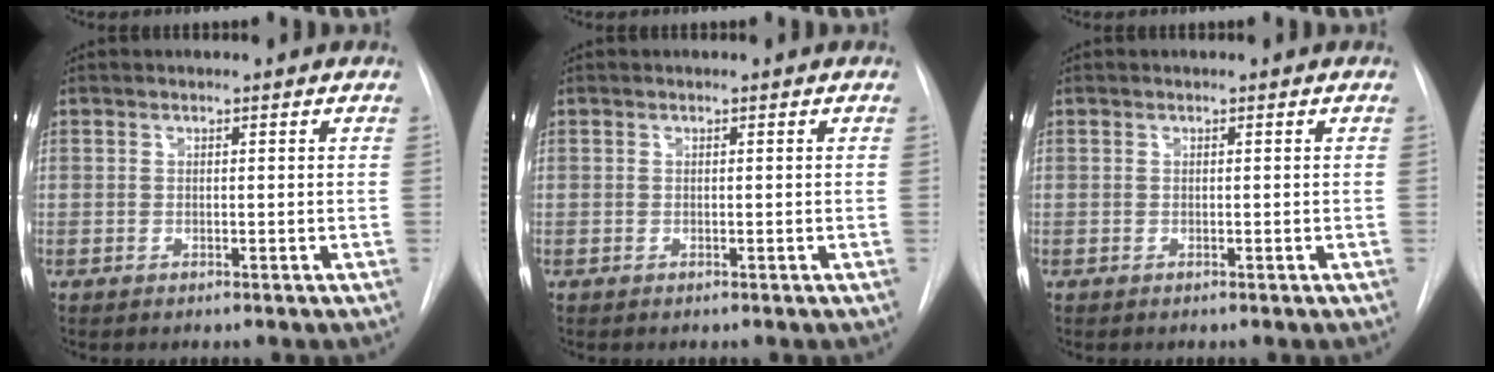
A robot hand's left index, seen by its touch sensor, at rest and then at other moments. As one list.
[{"total": 0.0}, {"total": 0.0}]